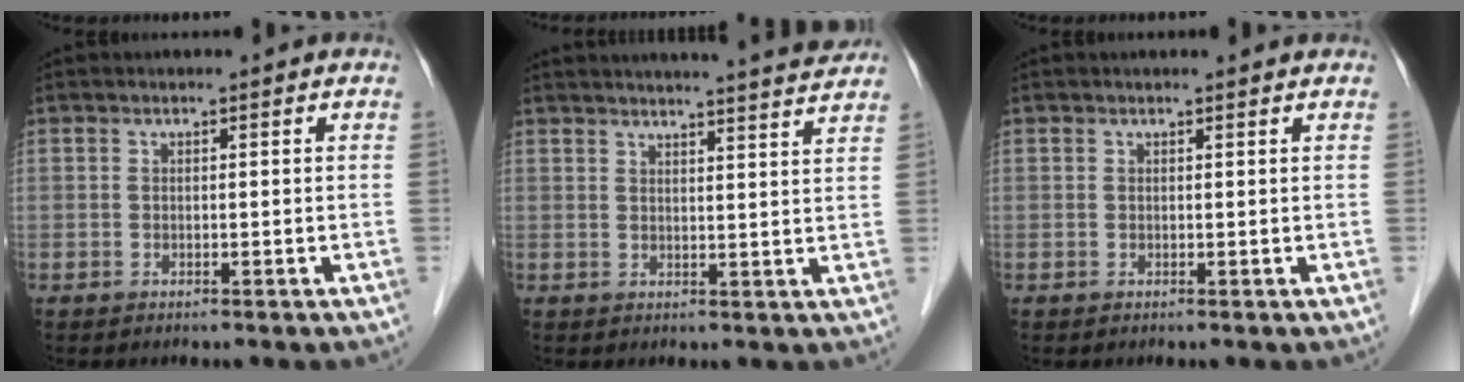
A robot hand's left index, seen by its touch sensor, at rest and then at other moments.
{"total": 14.0, "force": [13.2, -0.8, 4.4], "torque": [-0.068, -0.023, 0.157]}
{"total": 1.1, "force": [1.1, 0.0, 0.1], "torque": [-0.012, 0.002, 0.012]}